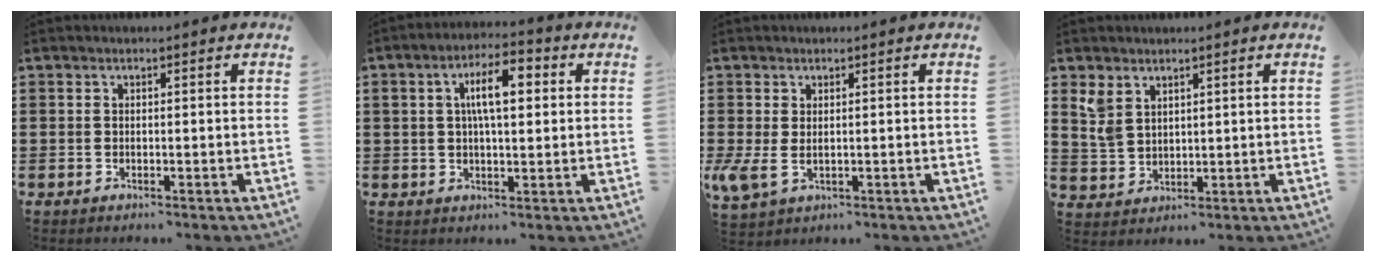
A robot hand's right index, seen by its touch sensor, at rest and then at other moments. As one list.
[{"total": 7.4, "force": [1.7, 2.6, 6.7], "torque": [-0.125, 0.009, 0.025]}, {"total": 2.8, "force": [0.1, 1.6, 2.3], "torque": [-0.076, -0.012, -0.004]}, {"total": 4.4, "force": [2.4, 2.8, 2.4], "torque": [-0.067, 0.009, 0.043]}]